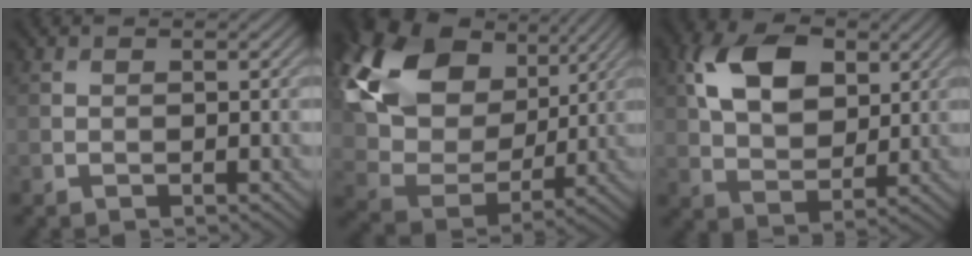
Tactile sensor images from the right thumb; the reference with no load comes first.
{"total": 18.0, "force": [7.9, 12.0, 10.9], "torque": [-0.280, 0.030, 0.148]}
{"total": 10.3, "force": [3.6, 6.5, 7.1], "torque": [-0.157, 0.012, 0.061]}